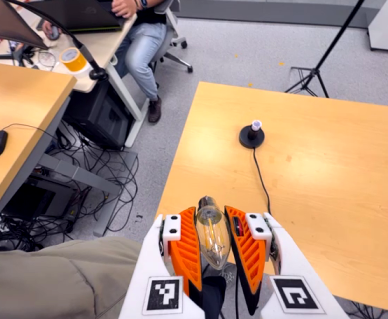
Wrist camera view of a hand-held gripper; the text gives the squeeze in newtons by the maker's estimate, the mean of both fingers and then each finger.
{"total": 20.8, "left": 22.3, "right": 19.4}